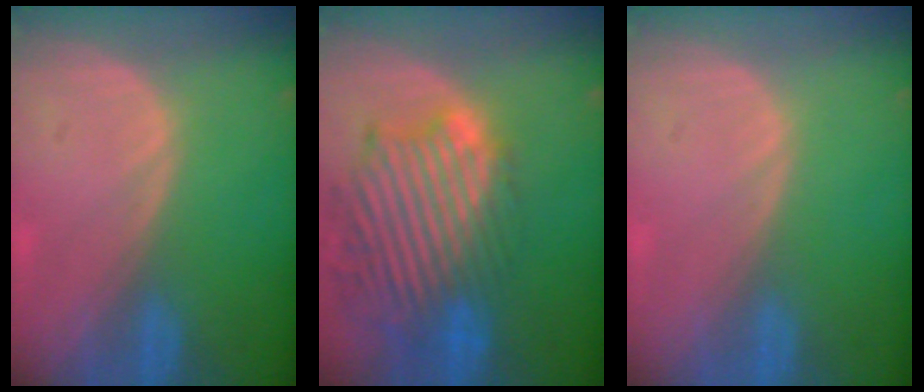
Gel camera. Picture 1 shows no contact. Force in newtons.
{"total": 13.7, "press": 11.9, "slide": 6.9}
{"total": 0.0}